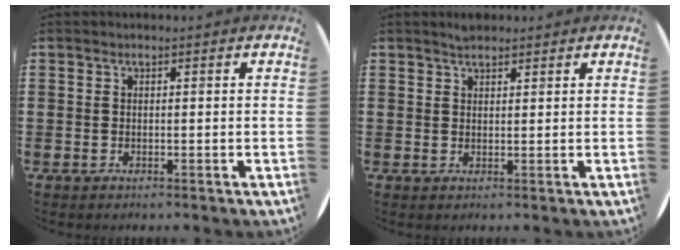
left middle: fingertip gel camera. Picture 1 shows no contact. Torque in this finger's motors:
{"motor_torque": [0.41, -0.30, 0.04, 0.00]}